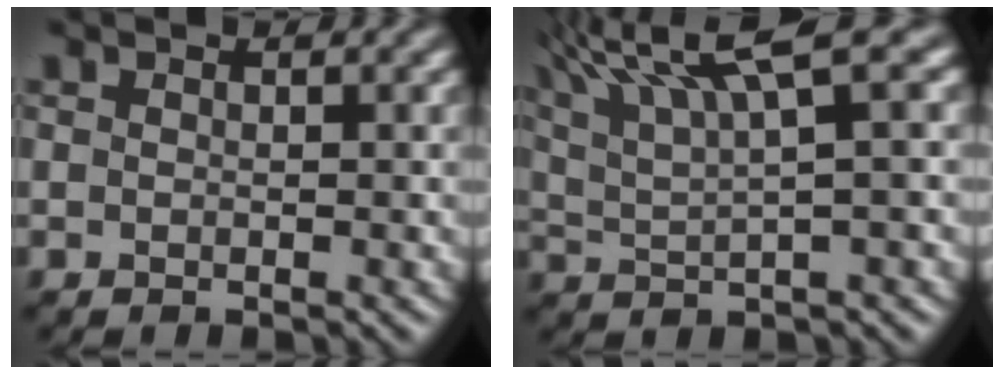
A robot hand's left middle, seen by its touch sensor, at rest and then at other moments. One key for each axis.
{"total": 8.1, "fx": 4.7, "fy": 1.4, "fz": 6.4, "tx": -0.117, "ty": 0.025, "tz": 0.083}